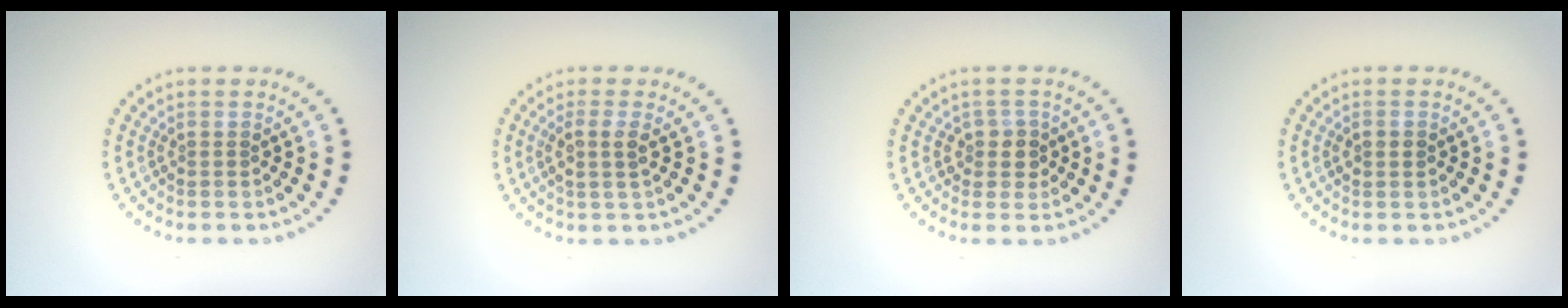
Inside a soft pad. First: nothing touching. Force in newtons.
{"total": 2.0, "press": 1.8, "slide": 1.0}
{"total": 2.1, "press": 1.6, "slide": 1.3}
{"total": 1.3, "press": 1.3, "slide": 0.2}